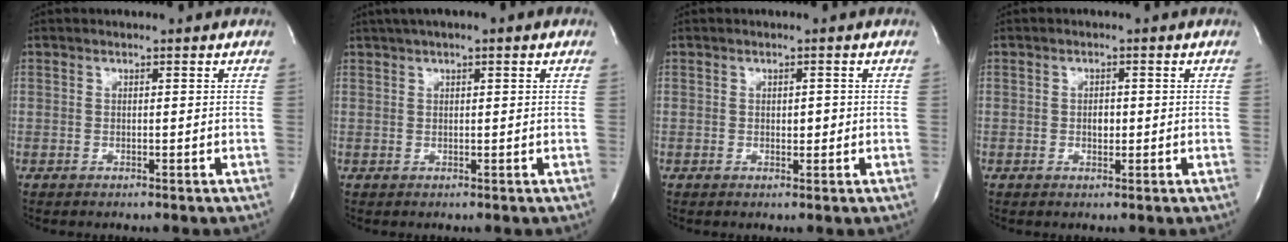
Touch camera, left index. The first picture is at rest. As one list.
[{"total": 5.2, "force": [3.2, 0.8, 4.0], "torque": [-0.069, 0.030, 0.048]}, {"total": 1.4, "force": [-0.1, 0.8, 1.1], "torque": [-0.013, 0.001, 0.000]}, {"total": 1.7, "force": [-0.2, 1.0, 1.3], "torque": [-0.021, 0.003, -0.002]}]